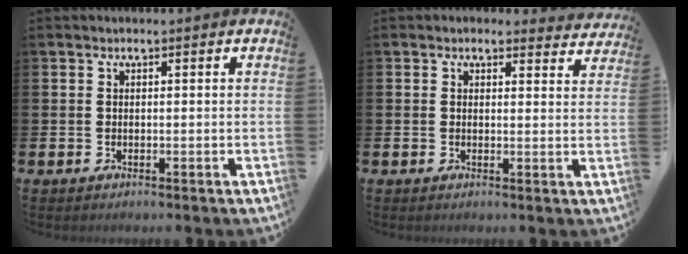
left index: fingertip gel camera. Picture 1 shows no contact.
{"total": 2.2, "force": [2.1, 0.8, 0.0], "torque": [0.001, -0.011, 0.034]}